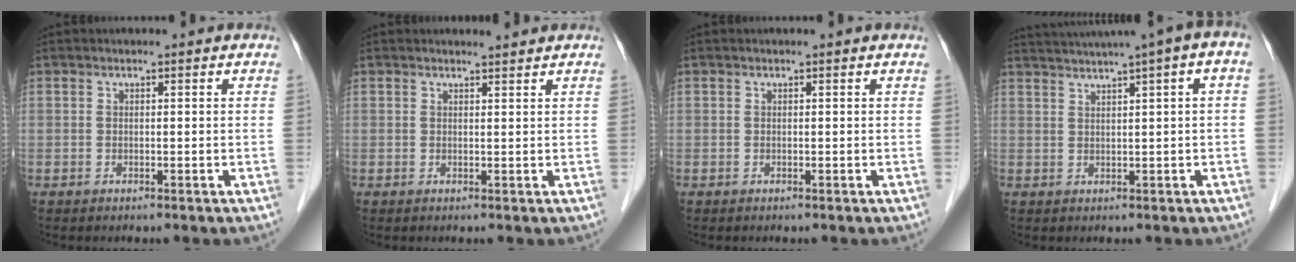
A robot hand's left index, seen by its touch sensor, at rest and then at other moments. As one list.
[{"total": 1.3, "force": [1.2, -0.2, 0.0], "torque": [-0.009, -0.005, 0.020]}, {"total": 0.0}, {"total": 9.7, "force": [5.6, -0.1, 7.9], "torque": [-0.128, 0.045, 0.079]}]